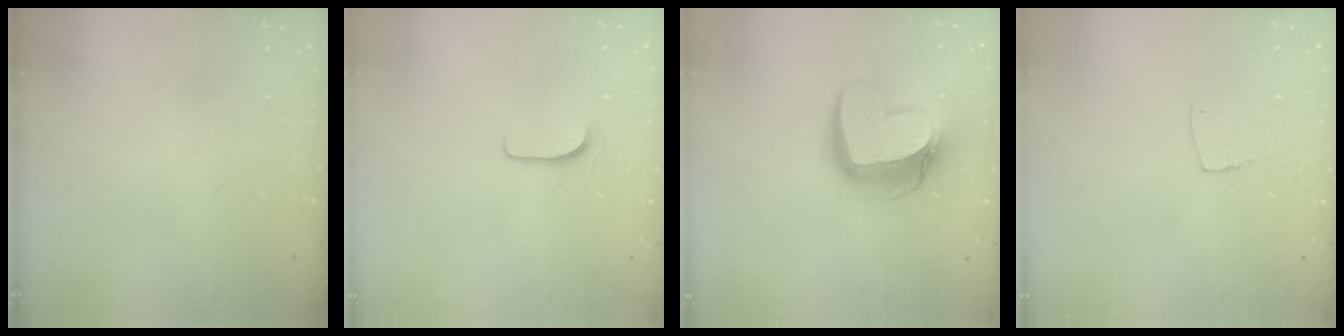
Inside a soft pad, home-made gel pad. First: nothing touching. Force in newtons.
{"total": 5.8, "press": 5.8, "slide": 0.4}
{"total": 15.2, "press": 15.2, "slide": 1.4}
{"total": 5.1, "press": 5.1, "slide": 0.4}